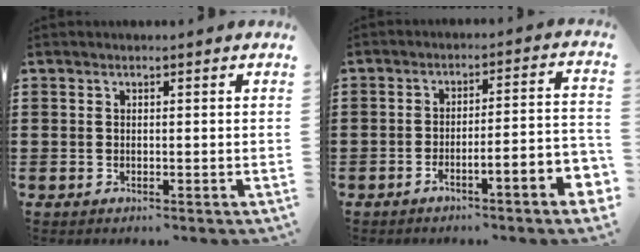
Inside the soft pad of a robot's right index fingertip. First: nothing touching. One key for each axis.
{"total": 4.9, "fx": -3.1, "fy": -0.1, "fz": 3.8, "tx": -0.062, "ty": -0.015, "tz": -0.061}